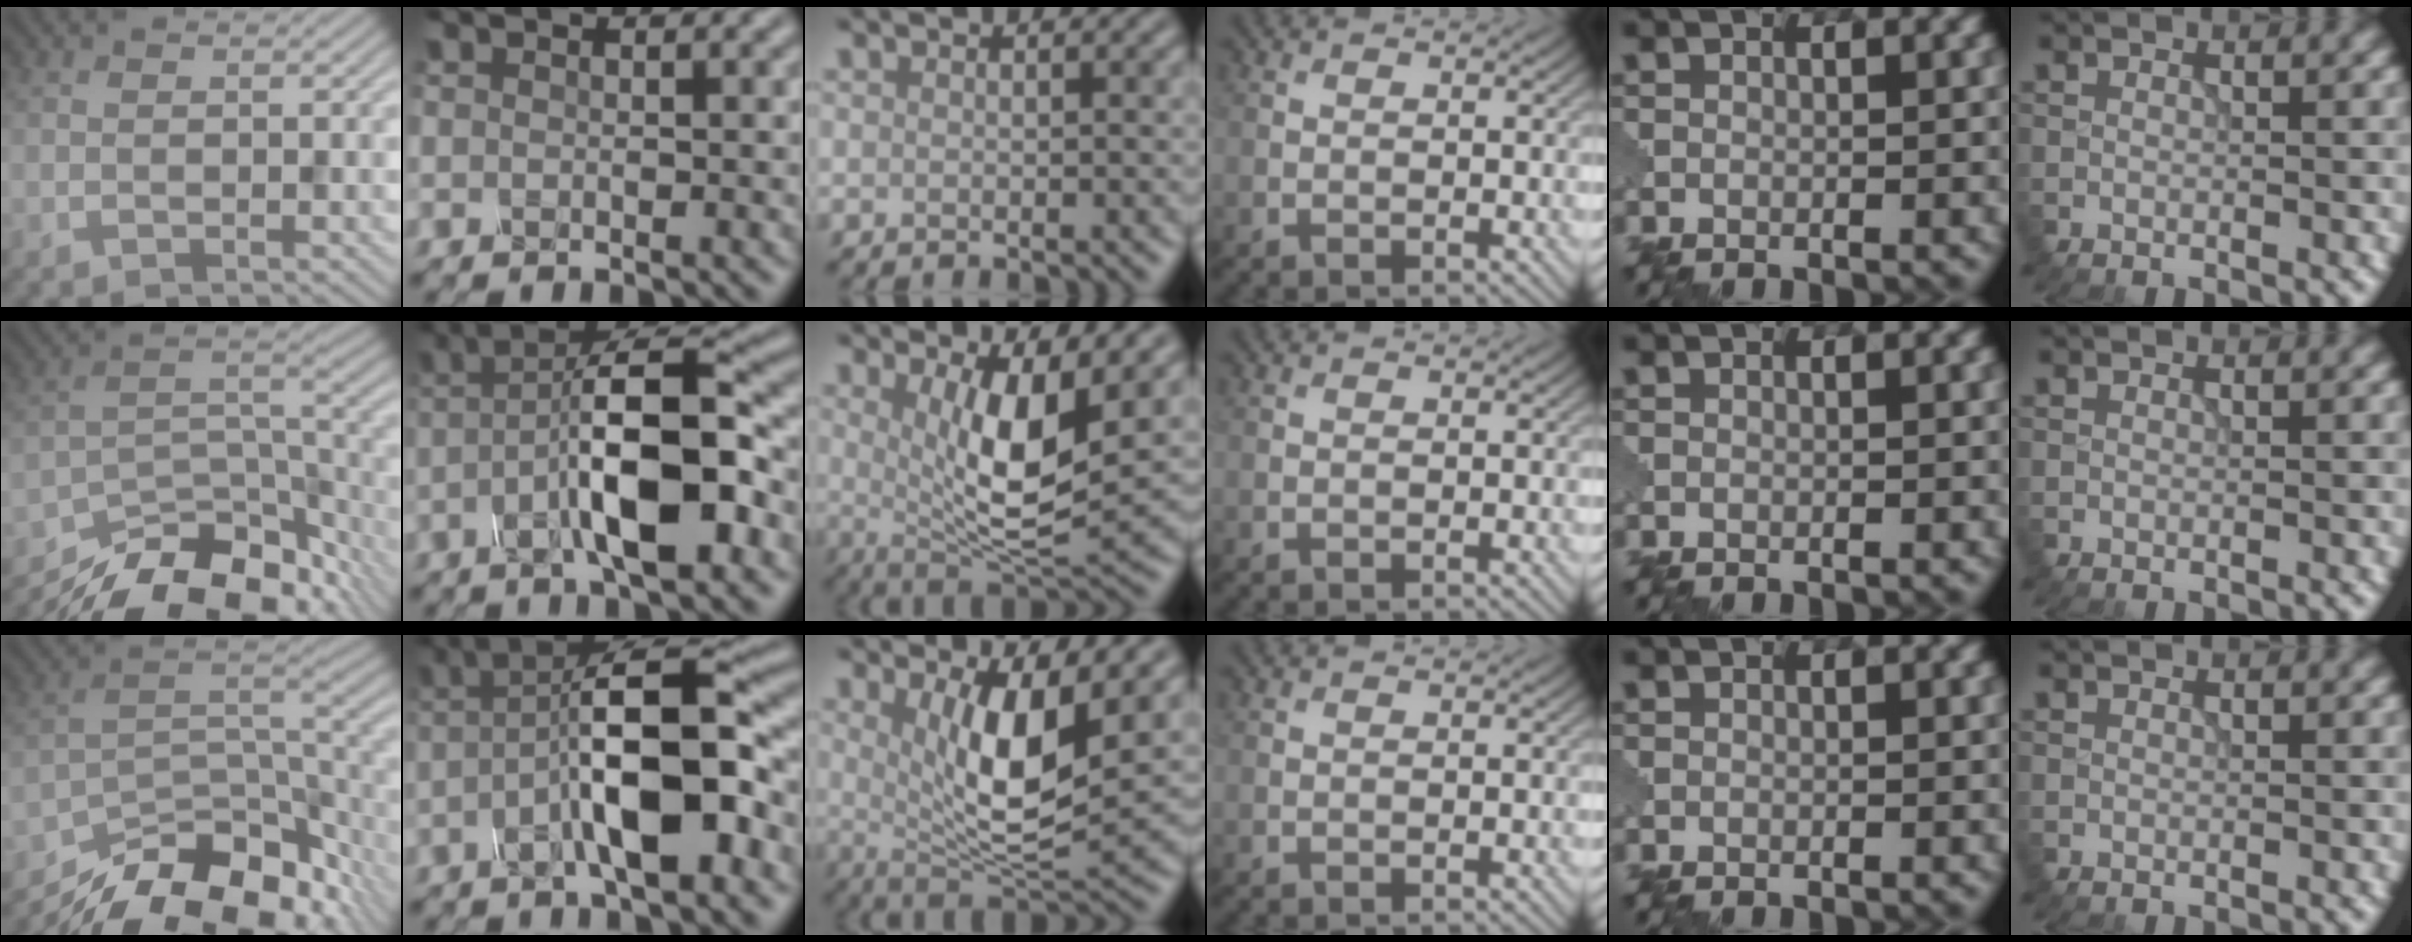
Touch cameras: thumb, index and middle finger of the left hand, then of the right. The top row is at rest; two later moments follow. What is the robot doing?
{"motion": "disassemble", "object": "glue stick"}